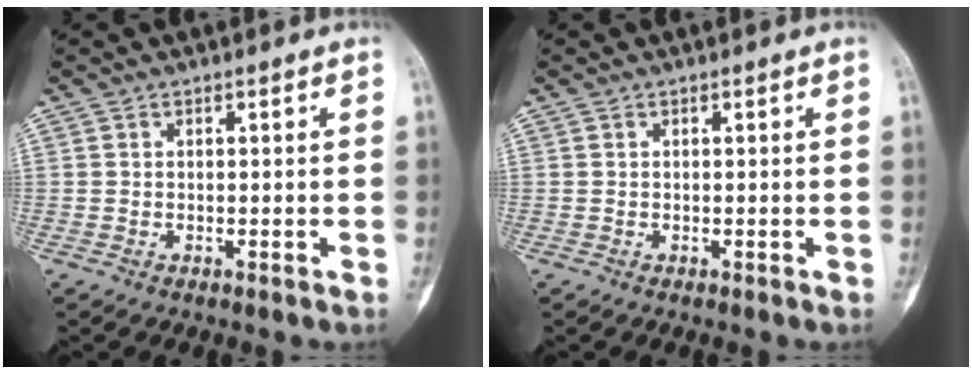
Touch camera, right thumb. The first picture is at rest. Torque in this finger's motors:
{"motor_torque": [0.00, 0.00, 0.03, 0.03, 0.00]}